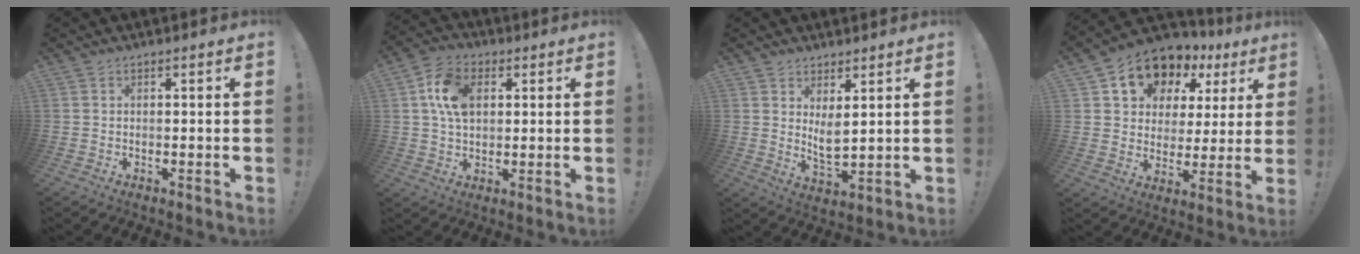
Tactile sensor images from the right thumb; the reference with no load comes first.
{"total": 11.5, "force": [2.6, 7.8, 7.9], "torque": [-0.143, 0.011, 0.049]}
{"total": 5.8, "force": [3.4, 2.0, 4.3], "torque": [-0.064, -0.024, 0.060]}
{"total": 12.3, "force": [7.9, 8.2, 4.6], "torque": [-0.076, -0.056, 0.149]}